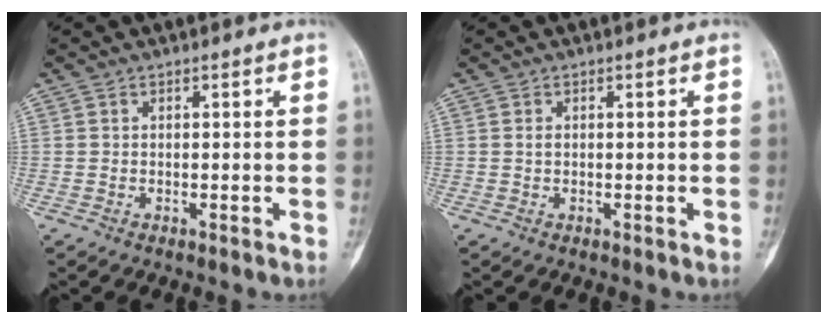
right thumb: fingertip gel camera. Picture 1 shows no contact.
{"total": 0.7, "force": [0.1, 0.4, 0.5], "torque": [-0.008, 0.002, 0.002]}